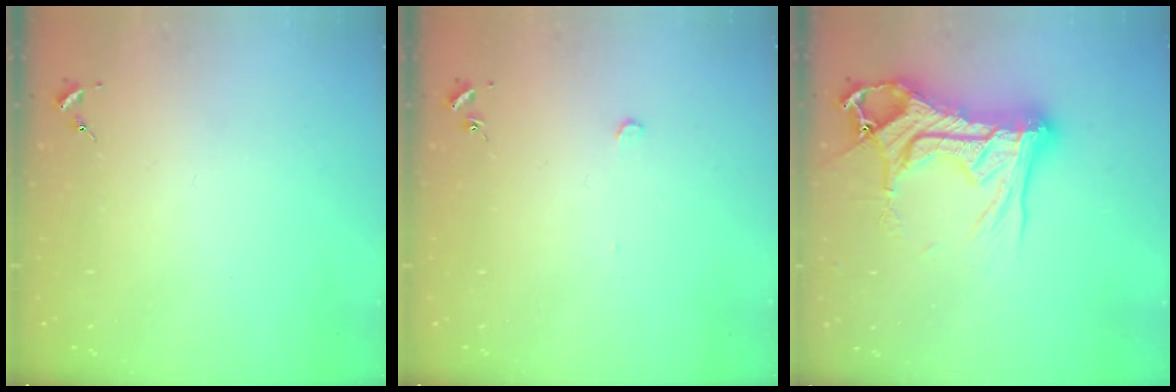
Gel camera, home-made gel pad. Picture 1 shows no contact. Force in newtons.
{"total": 2.6, "press": 2.6, "slide": 0.1}
{"total": 23.0, "press": 22.8, "slide": 2.5}